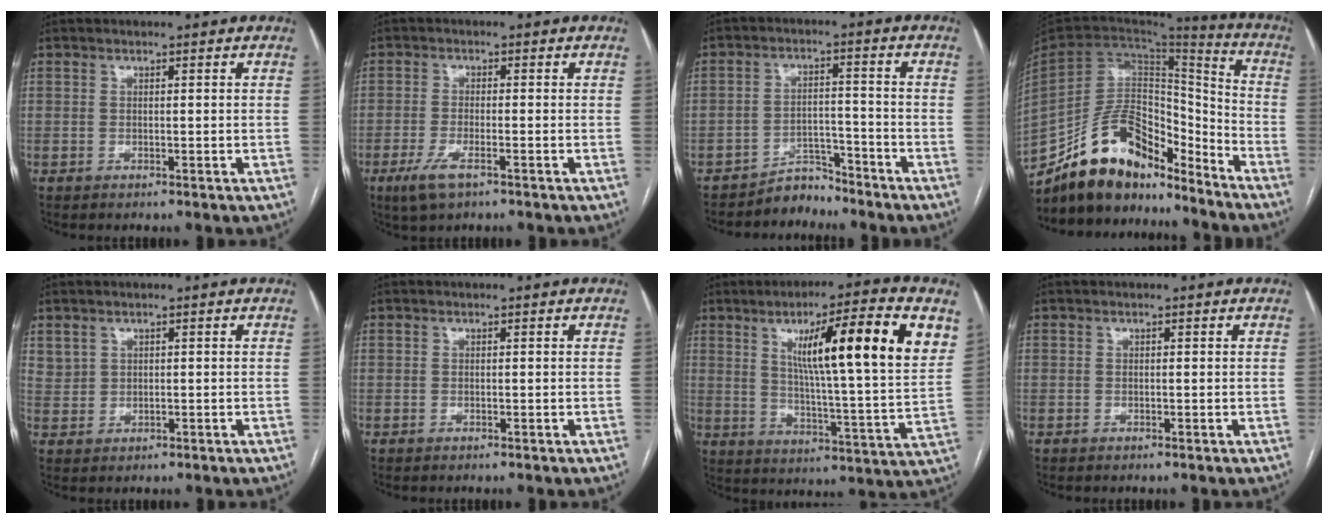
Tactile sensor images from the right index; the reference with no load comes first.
{"total": 4.5, "force": [-2.6, 1.1, 3.4], "torque": [-0.077, -0.008, -0.046]}
{"total": 4.3, "force": [-4.0, 1.4, -0.5], "torque": [0.019, 0.014, -0.066]}
{"total": 17.9, "force": [-14.8, 7.0, 7.3], "torque": [-0.130, 0.047, -0.259]}
{"total": 2.6, "force": [1.8, 1.9, 0.4], "torque": [-0.004, 0.003, 0.040]}
{"total": 0.0}
{"total": 20.2, "force": [8.3, 1.0, 18.4], "torque": [-0.266, 0.004, 0.118]}
{"total": 0.0}